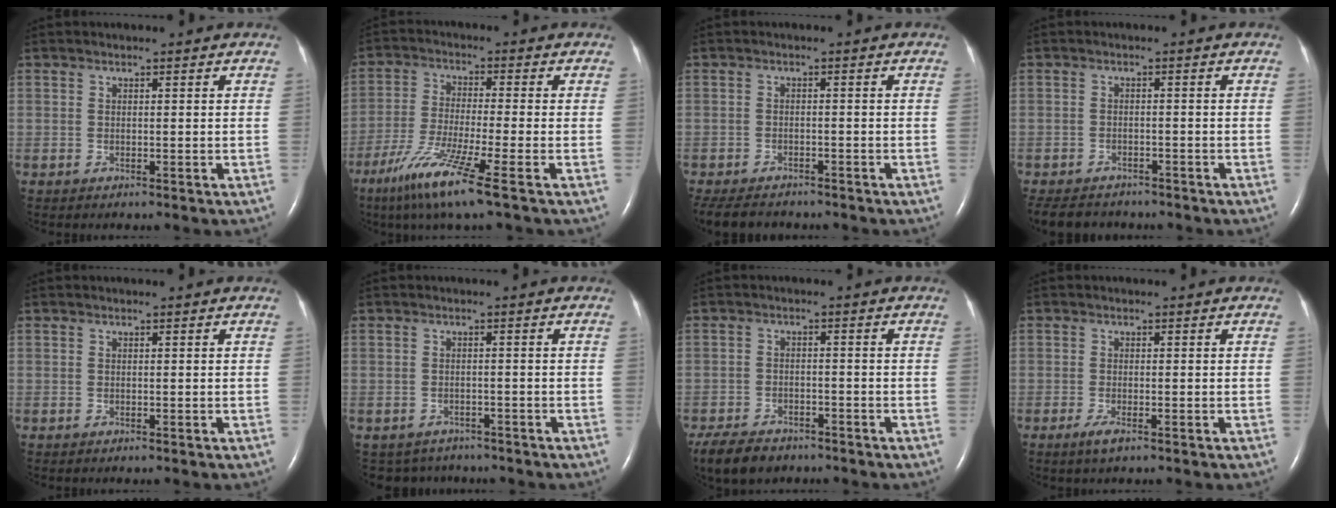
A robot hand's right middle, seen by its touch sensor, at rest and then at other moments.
{"total": 10.1, "force": [-5.8, -0.8, 8.2], "torque": [-0.164, -0.036, -0.113]}
{"total": 7.8, "force": [-6.8, 2.7, 2.8], "torque": [-0.051, -0.009, -0.099]}
{"total": 7.7, "force": [-6.8, 3.1, 2.1], "torque": [-0.039, -0.006, -0.094]}
{"total": 0.0}
{"total": 4.5, "force": [-3.8, 2.3, -0.2], "torque": [0.002, 0.004, -0.052]}
{"total": 8.1, "force": [-6.2, 4.0, 3.3], "torque": [-0.064, -0.009, -0.101]}
{"total": 1.9, "force": [-1.1, 0.4, 1.5], "torque": [-0.035, -0.005, -0.021]}